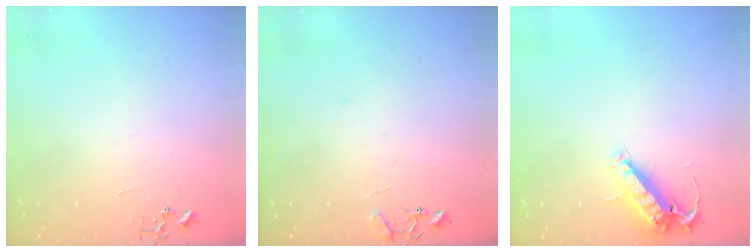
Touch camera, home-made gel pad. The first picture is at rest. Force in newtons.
{"total": 8.7, "press": 8.7, "slide": 0.8}
{"total": 13.1, "press": 13.0, "slide": 2.0}